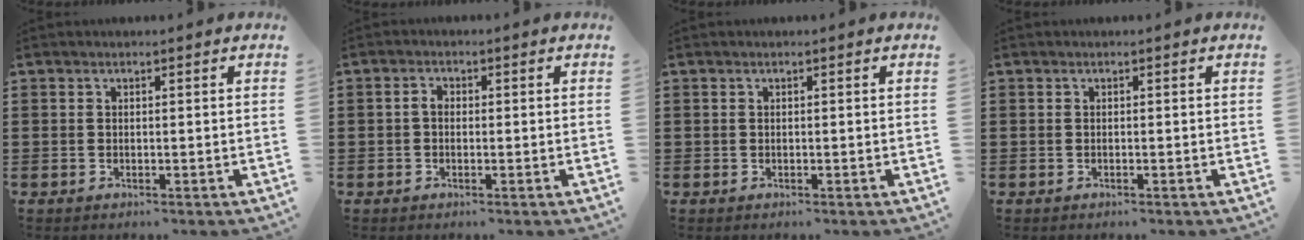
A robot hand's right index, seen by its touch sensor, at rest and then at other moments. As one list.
[{"total": 1.7, "force": [-0.2, 1.2, 1.3], "torque": [-0.025, 0.005, -0.004]}, {"total": 0.0}, {"total": 0.0}]